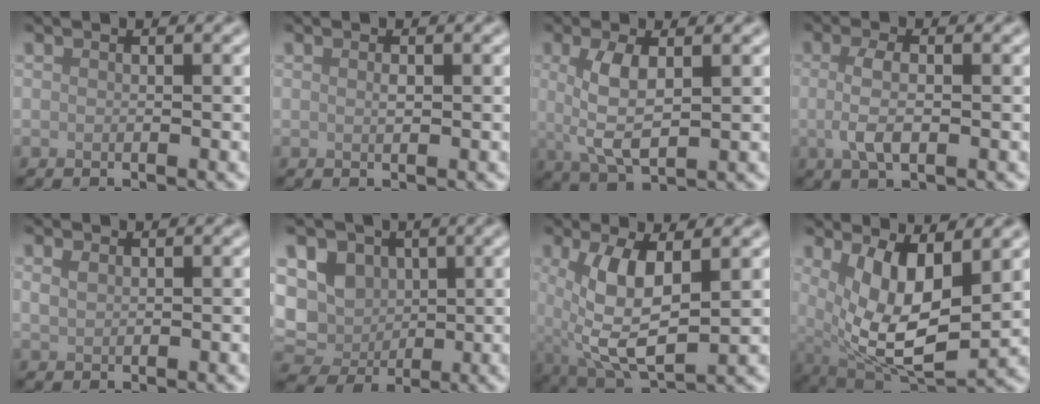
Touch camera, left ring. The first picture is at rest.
{"total": 0.6, "force": [0.1, 0.2, 0.5], "torque": [-0.011, 0.001, 0.002]}
{"total": 4.4, "force": [0.6, 1.7, 4.0], "torque": [-0.085, -0.001, 0.014]}
{"total": 3.0, "force": [-0.2, 1.2, 2.8], "torque": [-0.061, -0.003, -0.005]}
{"total": 1.1, "force": [0.5, 0.7, 0.7], "torque": [-0.017, 0.000, 0.014]}
{"total": 8.4, "force": [0.7, 7.2, 4.2], "torque": [-0.062, 0.004, -0.012]}
{"total": 7.8, "force": [1.0, 3.2, 7.1], "torque": [-0.147, -0.009, 0.020]}
{"total": 9.4, "force": [2.0, 4.2, 8.2], "torque": [-0.156, -0.023, 0.043]}